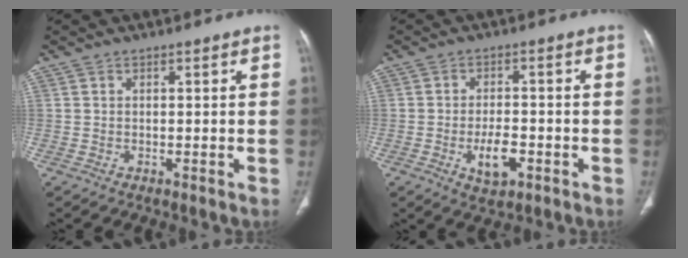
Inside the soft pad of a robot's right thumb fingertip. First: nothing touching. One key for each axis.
{"total": 5.8, "fx": -2.1, "fy": 3.0, "fz": 4.5, "tx": -0.065, "ty": 0.010, "tz": -0.031}